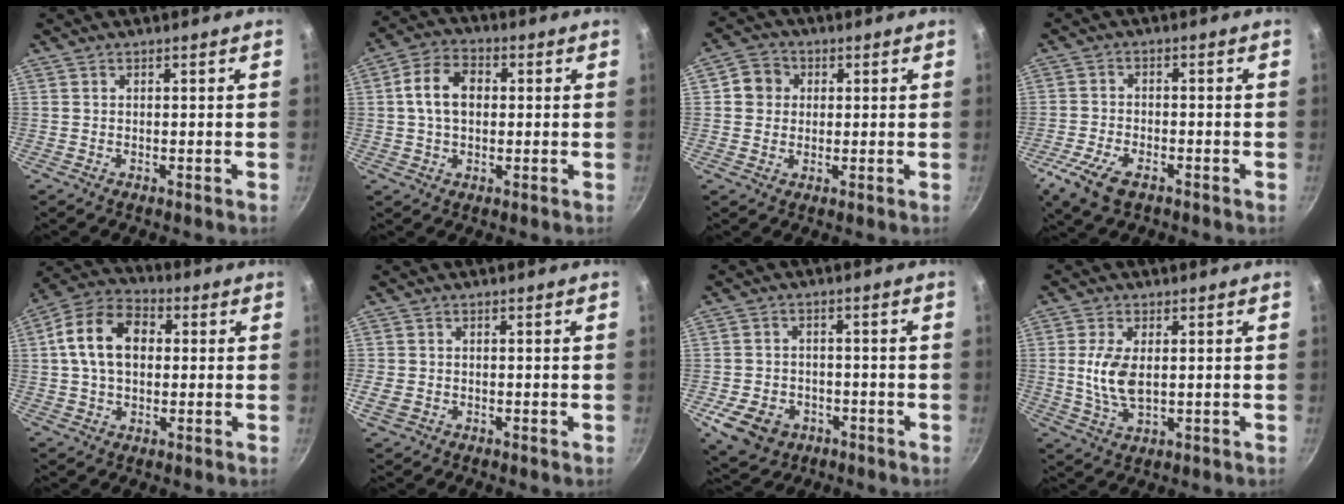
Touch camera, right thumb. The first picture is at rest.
{"total": 9.0, "force": [0.9, 6.3, 6.4], "torque": [-0.098, 0.020, 0.006]}
{"total": 5.6, "force": [1.1, 5.2, 2.0], "torque": [-0.003, 0.004, 0.006]}
{"total": 7.8, "force": [-4.3, 3.7, 5.3], "torque": [-0.120, 0.008, -0.086]}
{"total": 13.4, "force": [1.7, 9.4, 9.5], "torque": [-0.143, 0.025, 0.012]}
{"total": 3.4, "force": [-1.0, 2.6, 1.9], "torque": [-0.040, 0.000, -0.018]}
{"total": 10.0, "force": [-4.0, 7.5, 5.2], "torque": [-0.078, 0.020, -0.058]}
{"total": 7.6, "force": [0.6, 4.0, 6.5], "torque": [-0.133, -0.005, 0.014]}